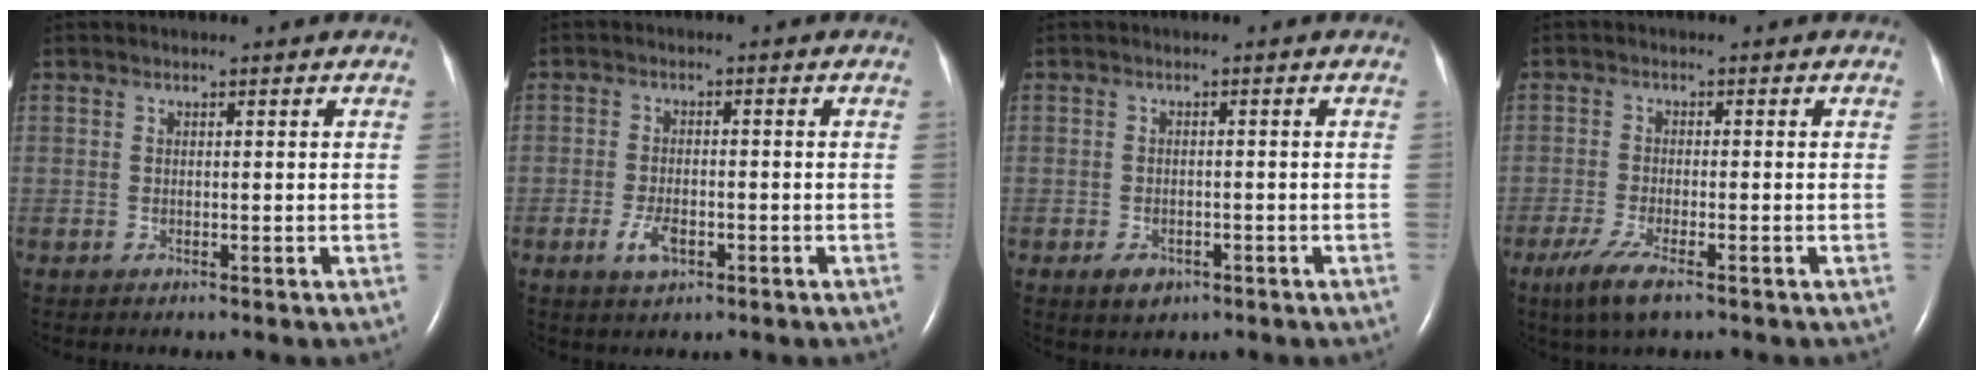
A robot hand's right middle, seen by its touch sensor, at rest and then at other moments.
{"total": 3.6, "force": [-1.7, 1.6, 2.7], "torque": [-0.060, -0.001, -0.028]}
{"total": 2.8, "force": [-1.6, 1.8, 1.4], "torque": [-0.026, -0.001, -0.014]}
{"total": 5.4, "force": [-3.4, 0.9, 4.1], "torque": [-0.092, -0.016, -0.060]}